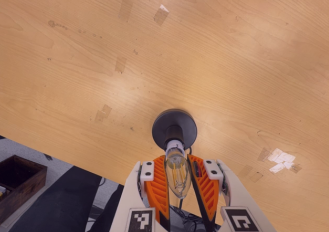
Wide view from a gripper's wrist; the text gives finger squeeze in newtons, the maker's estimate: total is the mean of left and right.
{"total": 12.5, "left": 12.1, "right": 12.9}